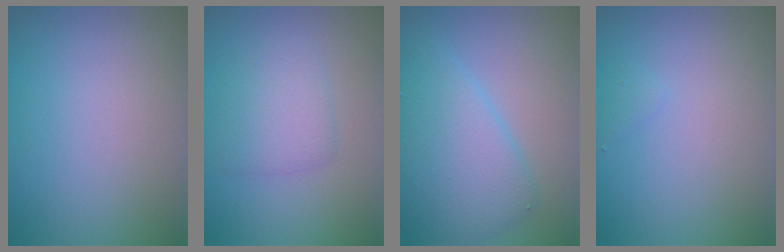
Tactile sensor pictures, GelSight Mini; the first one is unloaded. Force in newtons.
{"total": 2.7, "press": 2.7, "slide": 0.1}
{"total": 6.0, "press": 6.0, "slide": 0.2}
{"total": 0.6, "press": 0.6, "slide": 0.0}